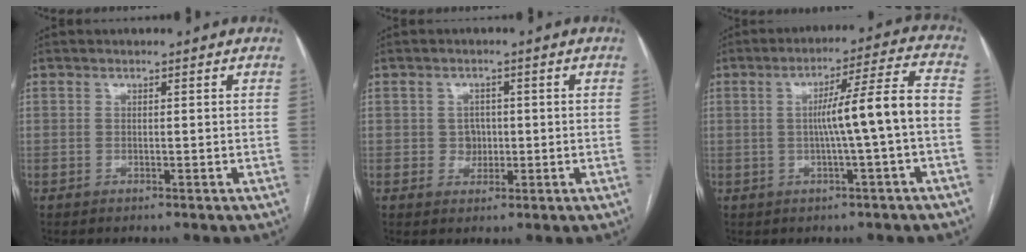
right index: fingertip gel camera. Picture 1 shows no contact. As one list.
[{"total": 2.6, "force": [-0.1, 2.4, 1.0], "torque": [-0.008, 0.005, 0.000]}, {"total": 9.7, "force": [-1.2, -0.9, 9.6], "torque": [-0.148, 0.021, -0.015]}]